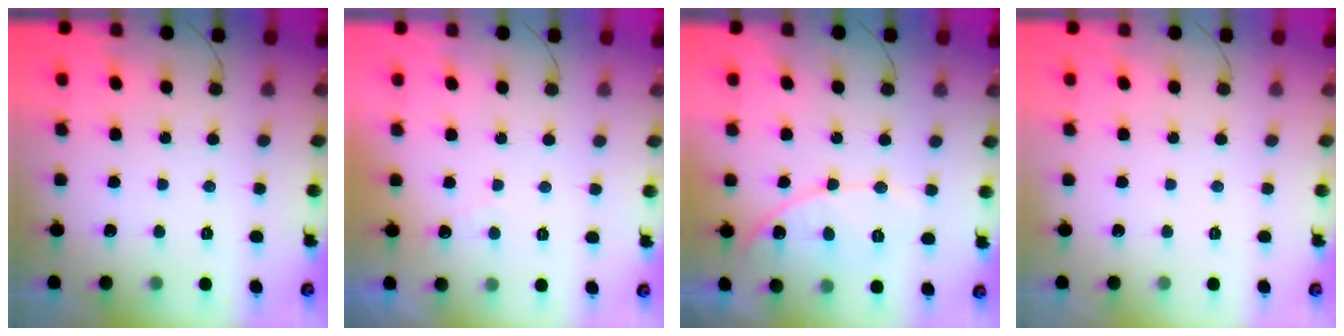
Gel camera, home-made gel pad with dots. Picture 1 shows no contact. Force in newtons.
{"total": 2.5, "press": 2.5, "slide": 0.1}
{"total": 10.6, "press": 10.6, "slide": 0.9}
{"total": 0.0}